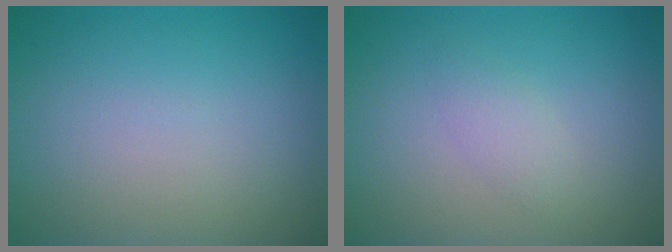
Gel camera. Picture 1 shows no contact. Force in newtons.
{"total": 1.4, "press": 1.4, "slide": 0.1}